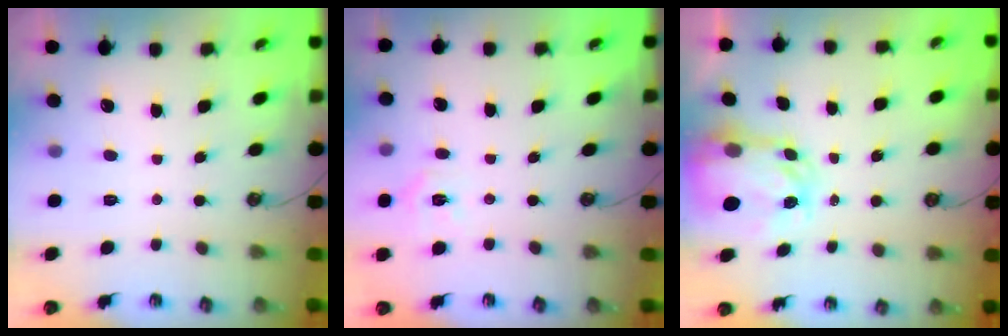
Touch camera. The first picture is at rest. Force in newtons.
{"total": 5.5, "press": 5.5, "slide": 0.6}
{"total": 5.5, "press": 5.5, "slide": 0.5}